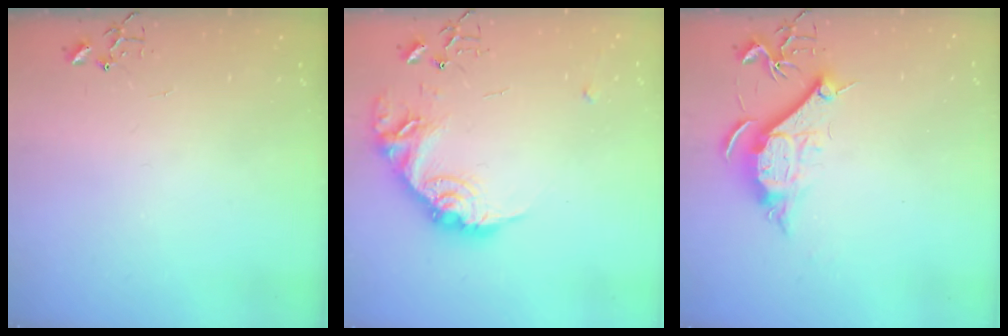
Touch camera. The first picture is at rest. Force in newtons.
{"total": 17.6, "press": 17.6, "slide": 0.8}
{"total": 10.1, "press": 10.0, "slide": 0.8}